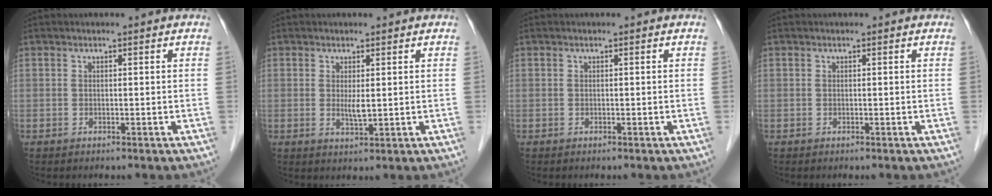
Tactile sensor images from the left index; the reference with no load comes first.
{"total": 2.0, "force": [0.2, 0.4, 2.0], "torque": [-0.041, -0.009, 0.008]}
{"total": 0.0}
{"total": 0.0}